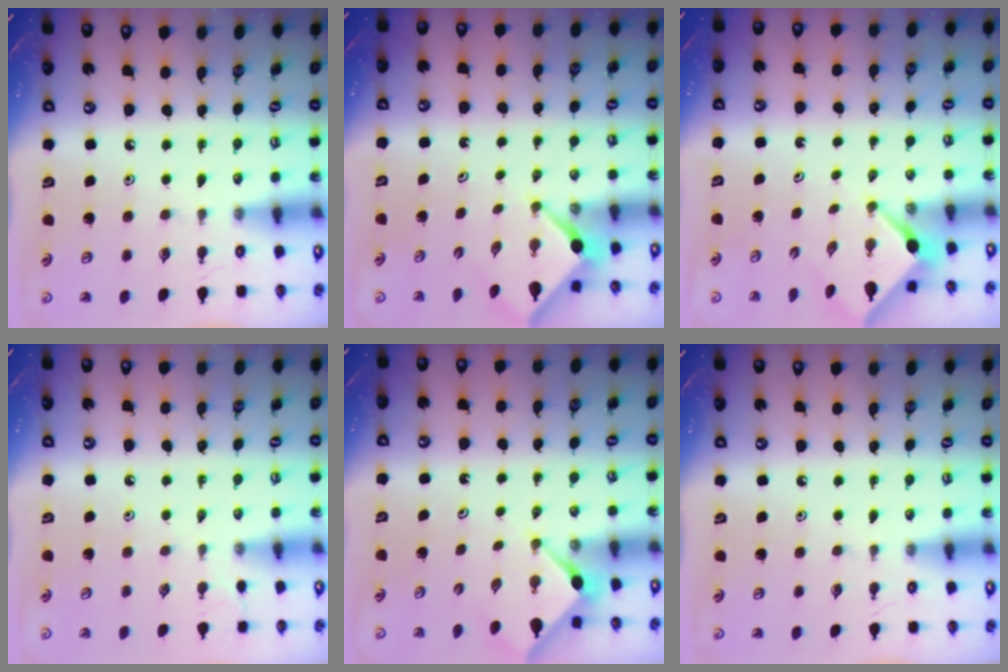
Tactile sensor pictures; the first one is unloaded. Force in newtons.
{"total": 2.4, "press": 2.4, "slide": 0.3}
{"total": 2.5, "press": 2.5, "slide": 0.3}
{"total": 1.1, "press": 1.1, "slide": 0.3}
{"total": 3.0, "press": 2.9, "slide": 0.5}
{"total": 0.0}